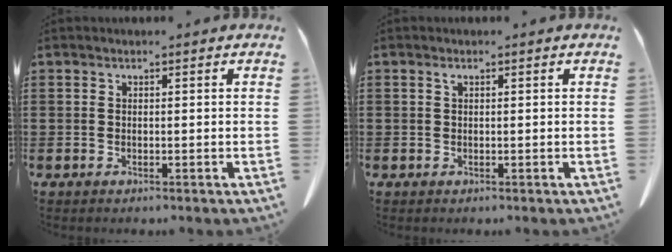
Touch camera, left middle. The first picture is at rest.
{"total": 0.6, "force": [0.2, 0.3, 0.4], "torque": [-0.011, 0.001, 0.005]}